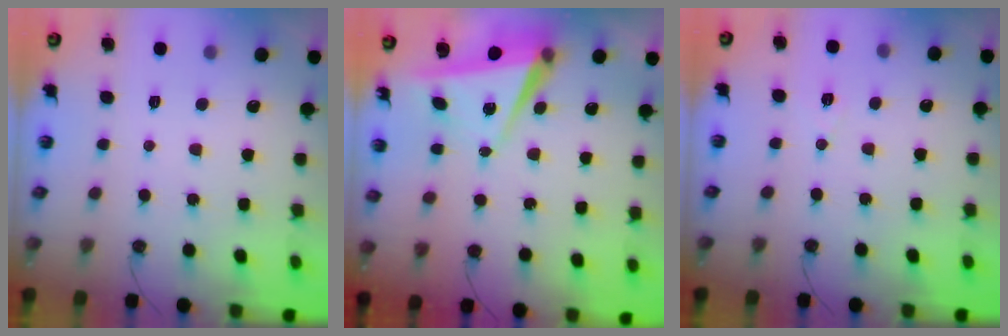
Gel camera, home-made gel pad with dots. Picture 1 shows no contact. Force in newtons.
{"total": 5.4, "press": 5.3, "slide": 1.0}
{"total": 6.1, "press": 4.1, "slide": 4.5}